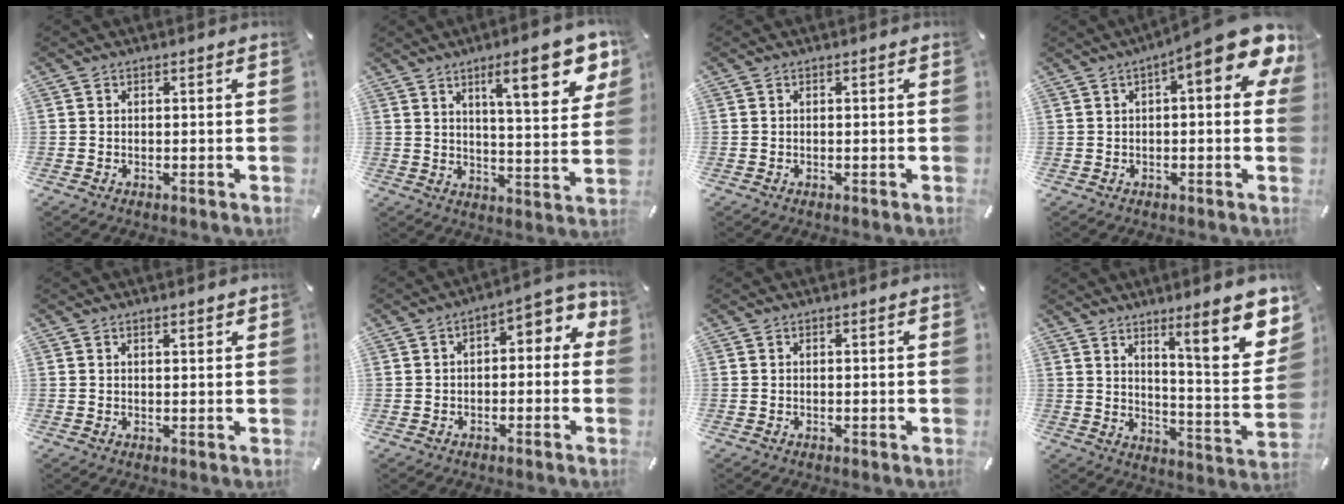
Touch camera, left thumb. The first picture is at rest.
{"total": 16.2, "force": [8.4, 4.7, 13.0], "torque": [-0.180, -0.036, 0.125]}
{"total": 0.0}
{"total": 12.3, "force": [5.4, 2.8, 10.7], "torque": [-0.148, -0.041, 0.086]}
{"total": 1.2, "force": [0.8, 0.3, 0.8], "torque": [-0.015, -0.001, 0.015]}
{"total": 4.9, "force": [0.1, 3.0, 3.9], "torque": [-0.053, -0.008, -0.008]}
{"total": 0.0}
{"total": 15.3, "force": [10.0, 3.4, 11.1], "torque": [-0.138, -0.089, 0.156]}